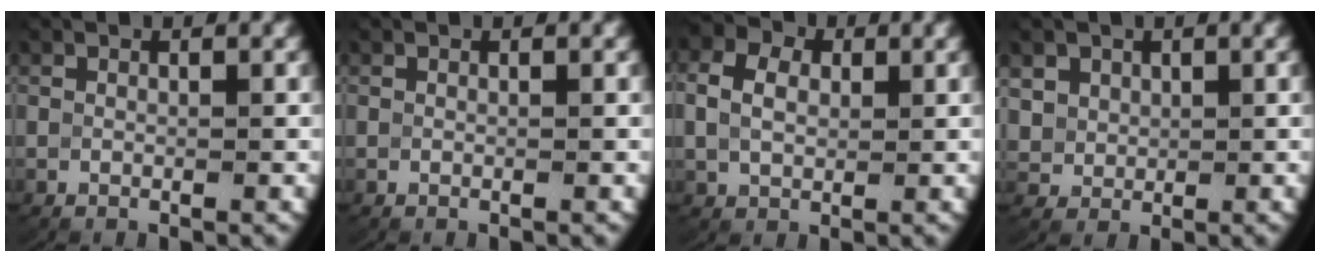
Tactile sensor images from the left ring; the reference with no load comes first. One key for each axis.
{"total": 0.0}
{"total": 4.0, "fx": 0.9, "fy": 3.1, "fz": 2.3, "tx": -0.048, "ty": 0.000, "tz": 0.016}
{"total": 3.5, "fx": 1.2, "fy": 3.0, "fz": 1.4, "tx": -0.041, "ty": -0.012, "tz": 0.034}